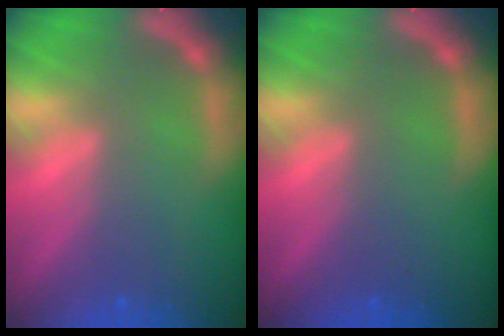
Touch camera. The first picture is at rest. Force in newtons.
{"total": 0.0}